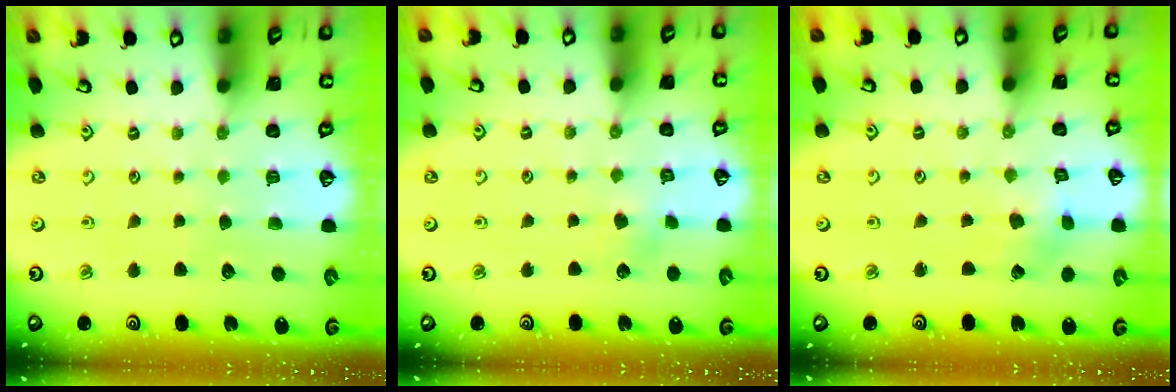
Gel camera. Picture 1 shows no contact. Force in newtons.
{"total": 1.8, "press": 1.7, "slide": 0.2}
{"total": 2.1, "press": 2.1, "slide": 0.3}